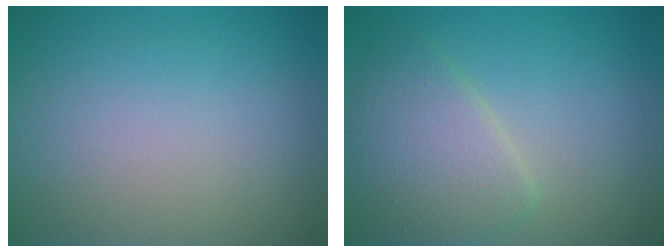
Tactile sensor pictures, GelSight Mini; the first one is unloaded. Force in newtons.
{"total": 4.4, "press": 4.4, "slide": 0.1}